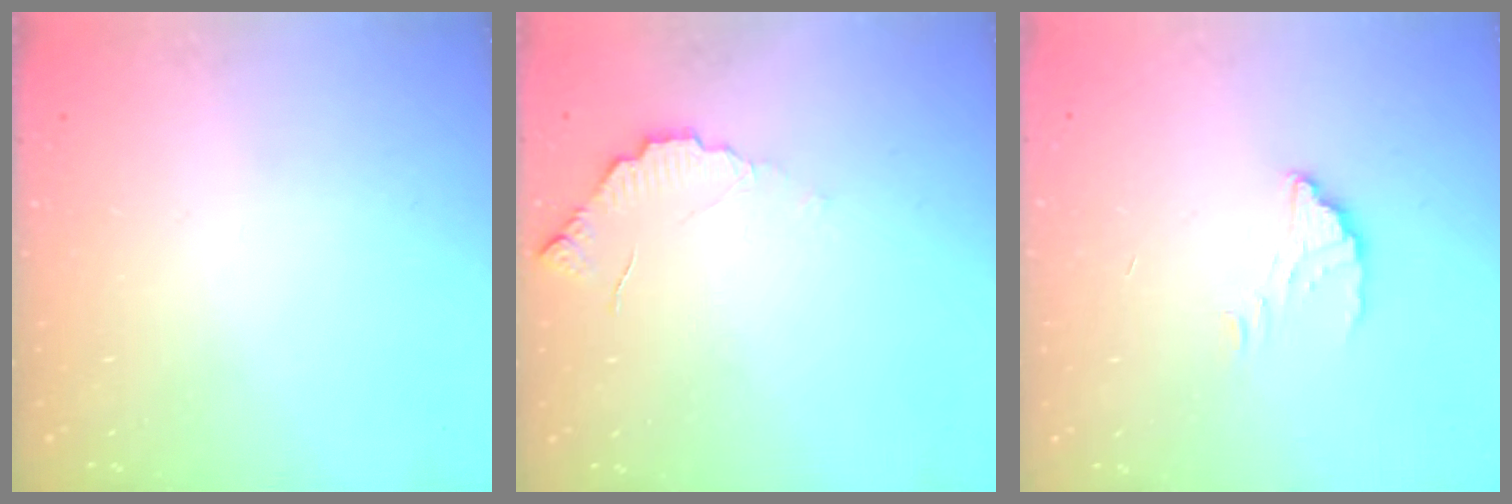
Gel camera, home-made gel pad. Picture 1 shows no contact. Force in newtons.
{"total": 4.0, "press": 4.0, "slide": 0.3}
{"total": 2.6, "press": 2.5, "slide": 0.3}